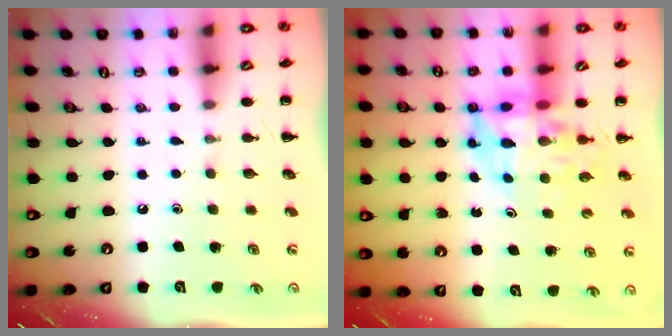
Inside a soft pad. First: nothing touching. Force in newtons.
{"total": 9.0, "press": 8.5, "slide": 3.0}